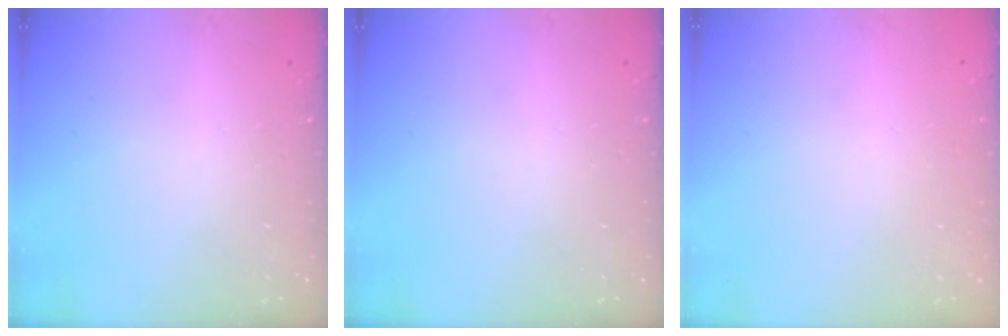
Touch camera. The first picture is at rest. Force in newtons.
{"total": 0.0}
{"total": 0.0}